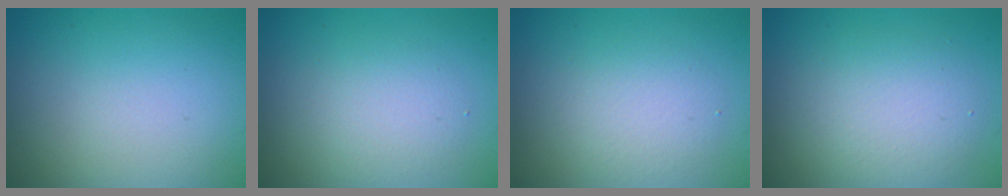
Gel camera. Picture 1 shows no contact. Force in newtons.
{"total": 2.9, "press": 2.9, "slide": 0.2}
{"total": 2.8, "press": 2.8, "slide": 0.1}
{"total": 4.2, "press": 4.2, "slide": 0.1}